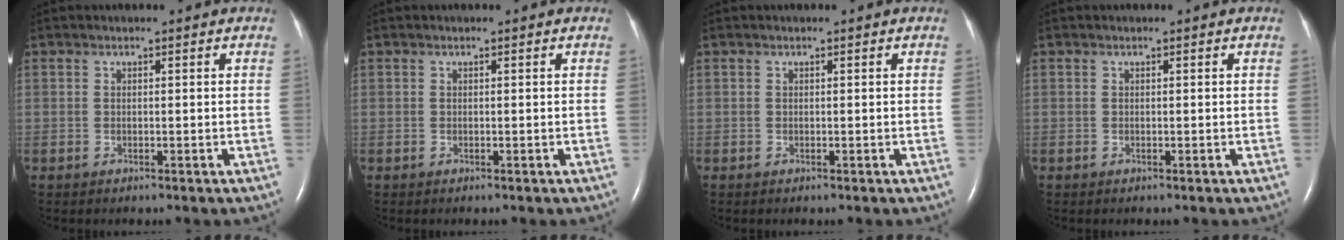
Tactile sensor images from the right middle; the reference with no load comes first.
{"total": 0.0}
{"total": 0.0}
{"total": 0.0}